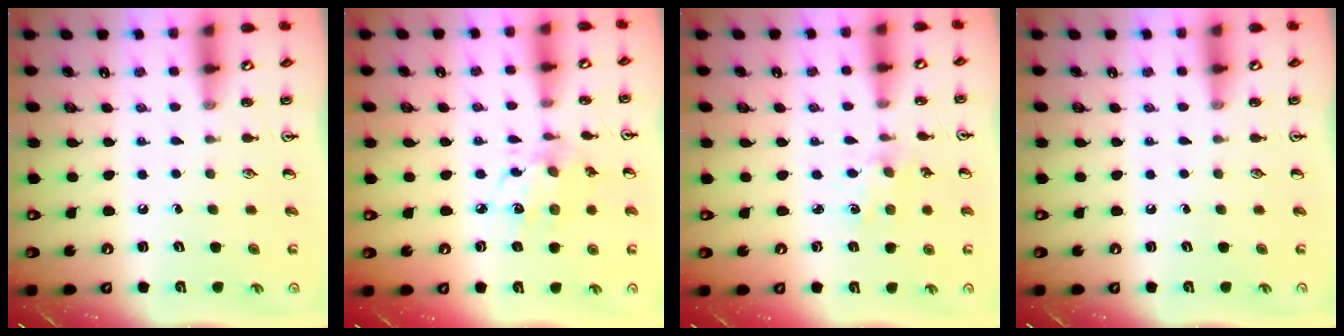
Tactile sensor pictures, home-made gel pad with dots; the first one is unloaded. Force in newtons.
{"total": 8.8, "press": 8.8, "slide": 0.6}
{"total": 1.7, "press": 1.6, "slide": 0.4}
{"total": 0.0}